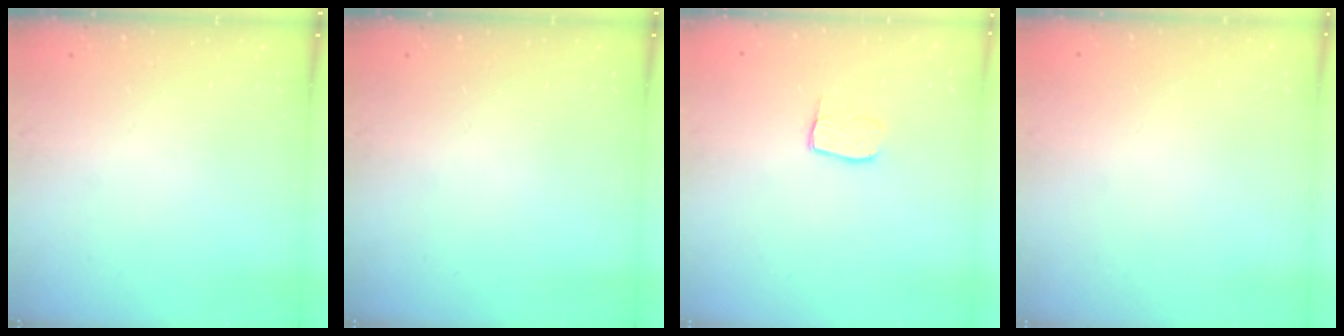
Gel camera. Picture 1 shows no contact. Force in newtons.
{"total": 0.0}
{"total": 4.2, "press": 4.2, "slide": 0.3}
{"total": 0.0}